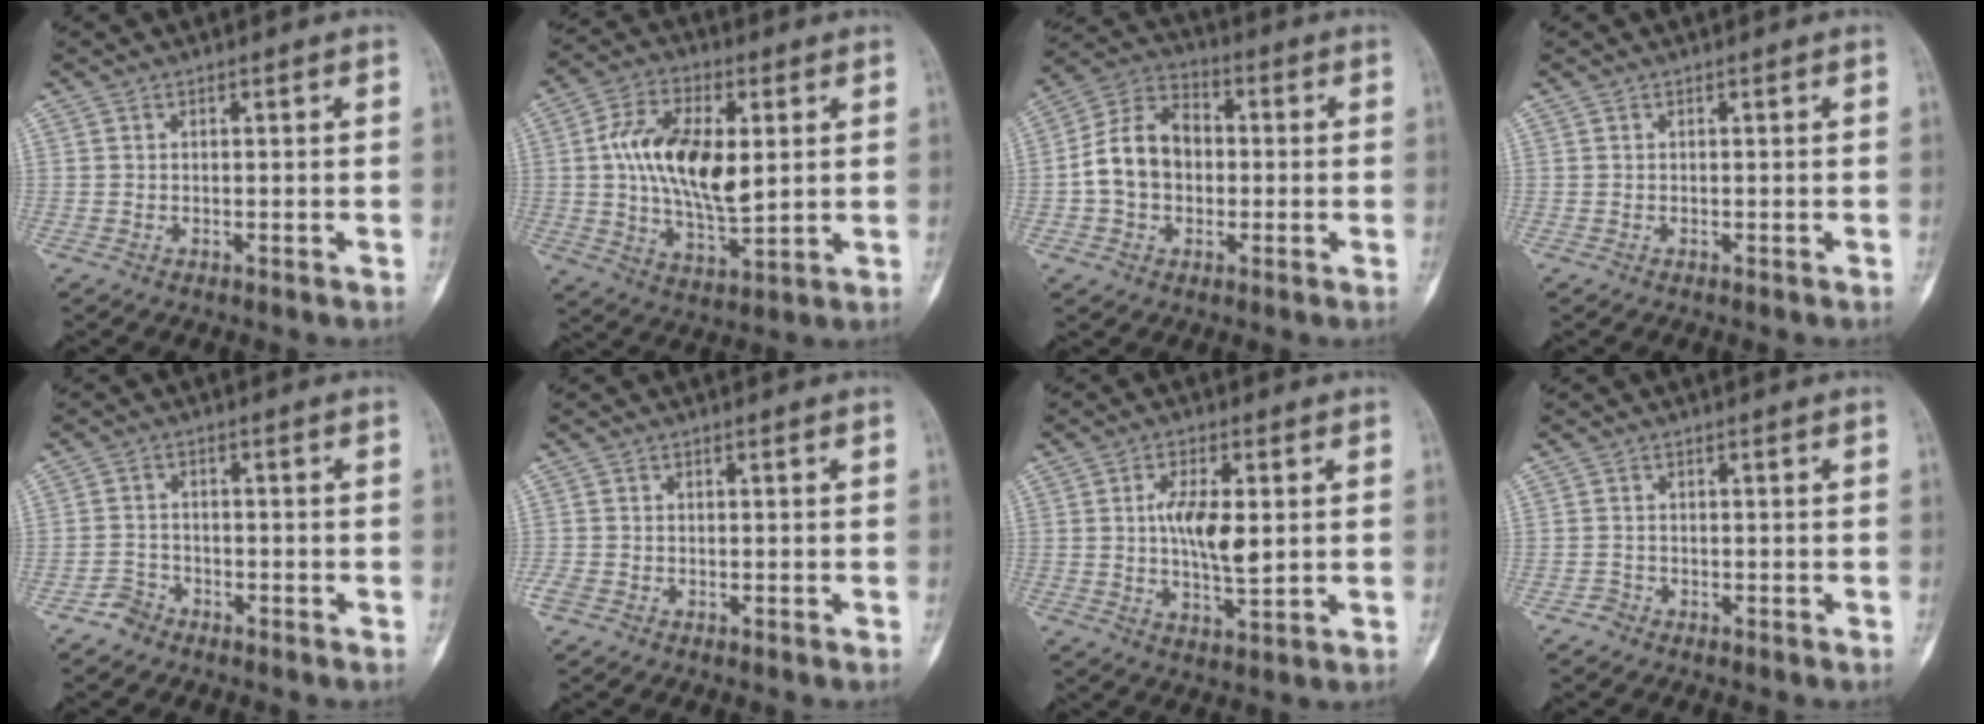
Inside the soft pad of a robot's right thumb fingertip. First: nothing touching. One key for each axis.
{"total": 16.3, "fx": 2.4, "fy": 8.1, "fz": 13.9, "tx": -0.240, "ty": -0.009, "tz": 0.044}
{"total": 12.1, "fx": -0.6, "fy": 9.1, "fz": 7.9, "tx": -0.126, "ty": 0.037, "tz": -0.021}
{"total": 0.0}
{"total": 2.8, "fx": -2.2, "fy": 1.8, "fz": 0.1, "tx": 0.002, "ty": 0.015, "tz": -0.046}
{"total": 2.4, "fx": -1.1, "fy": 1.8, "fz": 1.1, "tx": -0.022, "ty": 0.004, "tz": -0.026}
{"total": 8.9, "fx": 1.0, "fy": 3.5, "fz": 8.1, "tx": -0.143, "ty": -0.012, "tz": 0.016}
{"total": 1.2, "fx": -0.9, "fy": 0.8, "fz": -0.1, "tx": 0.006, "ty": 0.004, "tz": -0.024}